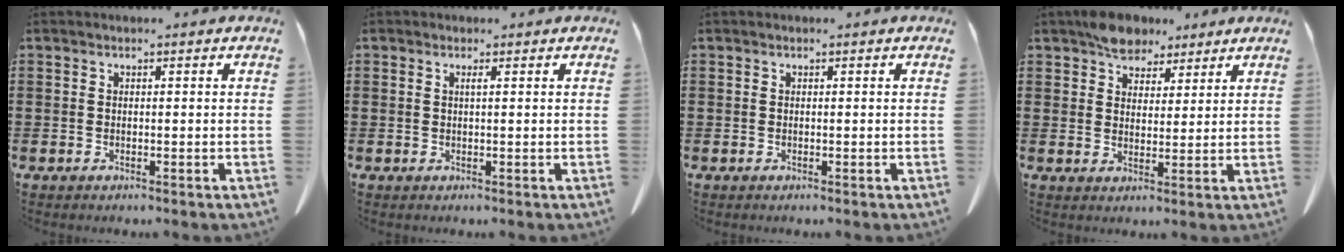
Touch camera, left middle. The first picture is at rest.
{"total": 0.6, "force": [0.4, 0.1, 0.5], "torque": [-0.012, -0.001, 0.008]}
{"total": 0.0}
{"total": 5.6, "force": [4.6, 3.1, 1.2], "torque": [-0.034, -0.001, 0.086]}